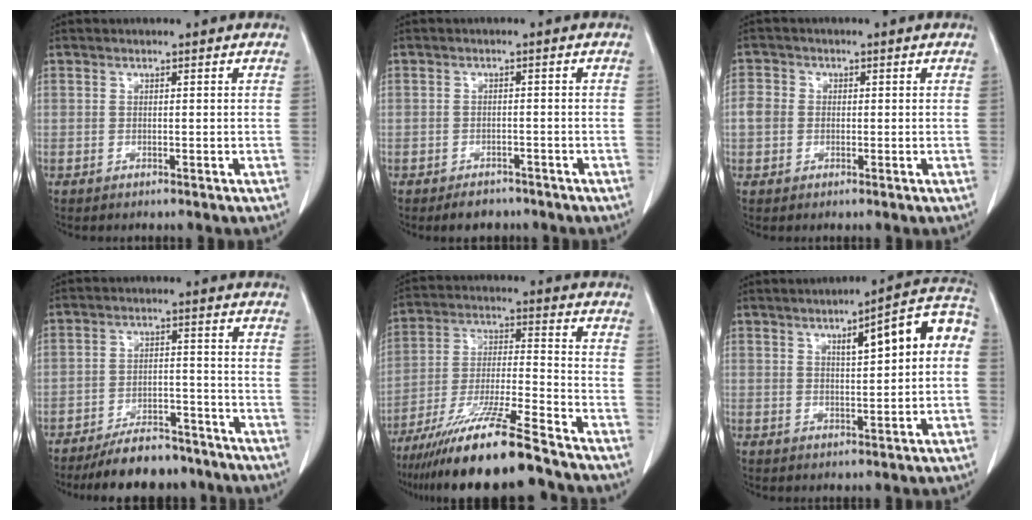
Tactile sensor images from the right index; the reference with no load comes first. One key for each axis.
{"total": 3.4, "fx": -2.6, "fy": 1.9, "fz": 0.9, "tx": -0.013, "ty": 0.003, "tz": -0.033}
{"total": 3.0, "fx": -0.2, "fy": 2.7, "fz": 1.3, "tx": -0.030, "ty": 0.012, "tz": -0.007}
{"total": 10.8, "fx": -9.4, "fy": 3.8, "fz": 3.7, "tx": -0.044, "ty": 0.014, "tz": -0.144}
{"total": 17.1, "fx": -13.4, "fy": 0.3, "fz": 10.6, "tx": -0.212, "ty": -0.034, "tz": -0.238}
{"total": 10.0, "fx": 2.1, "fy": 1.7, "fz": 9.6, "tx": -0.127, "ty": 0.031, "tz": 0.024}